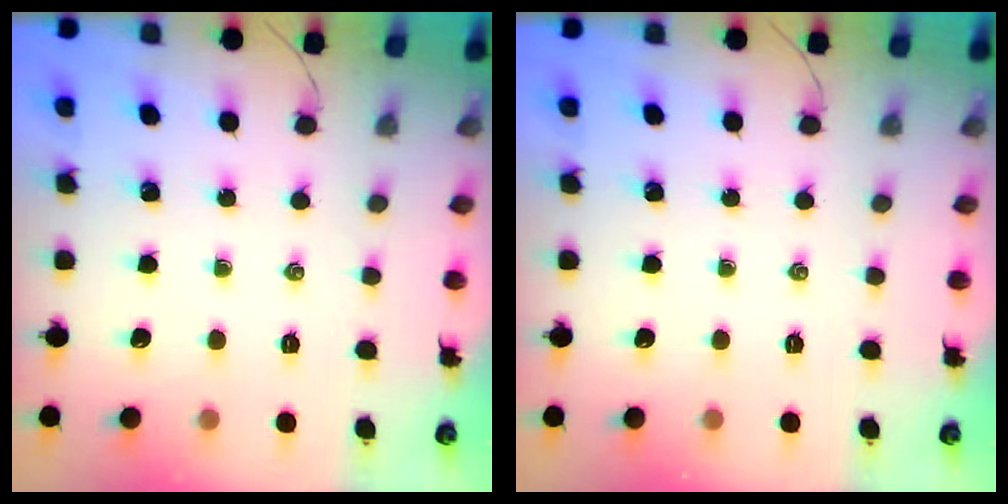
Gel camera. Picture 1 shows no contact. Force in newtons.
{"total": 0.0}